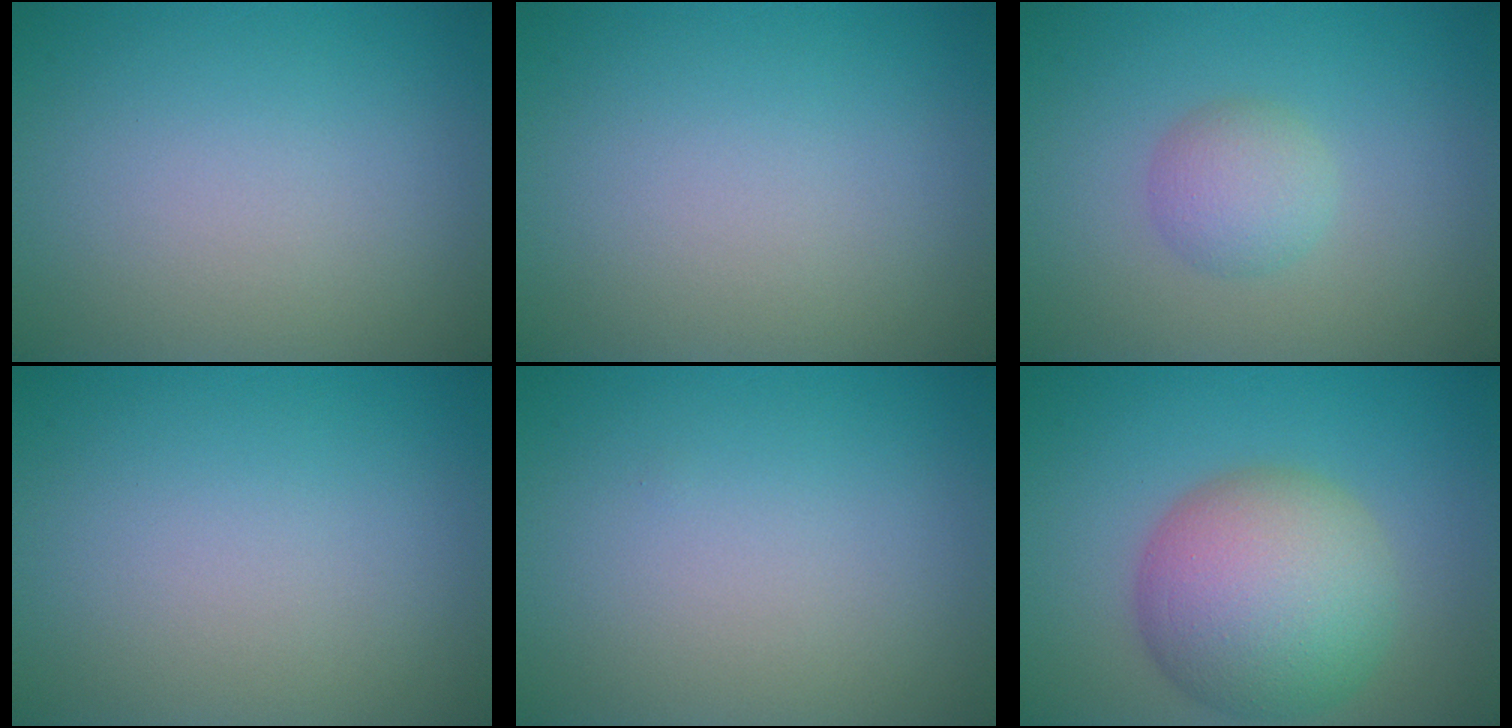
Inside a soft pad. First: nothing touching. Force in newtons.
{"total": 0.0}
{"total": 2.4, "press": 2.4, "slide": 0.1}
{"total": 0.0}
{"total": 0.0}
{"total": 9.0, "press": 9.0, "slide": 0.6}